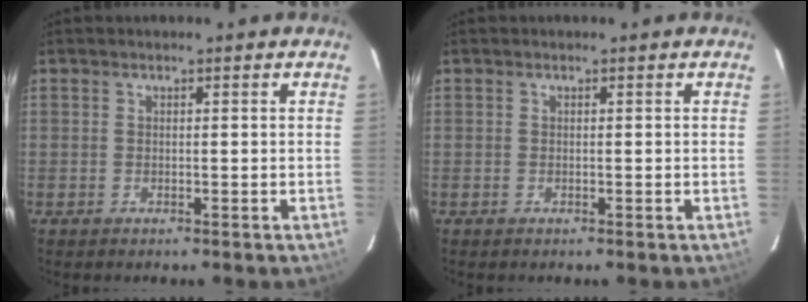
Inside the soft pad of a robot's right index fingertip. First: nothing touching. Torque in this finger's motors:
{"motor_torque": [-0.01, 0.01, 0.00, 0.00]}